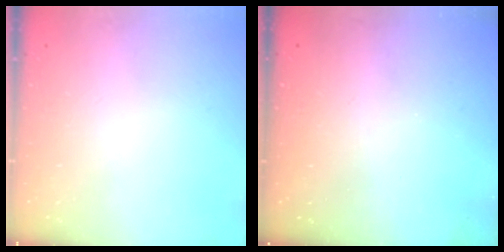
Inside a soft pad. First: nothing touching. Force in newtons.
{"total": 3.1, "press": 3.1, "slide": 0.1}